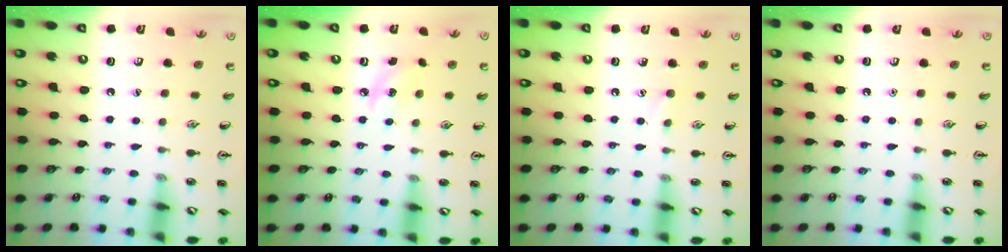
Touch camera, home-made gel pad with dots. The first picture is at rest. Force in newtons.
{"total": 5.3, "press": 5.1, "slide": 1.3}
{"total": 3.8, "press": 3.6, "slide": 1.0}
{"total": 0.0}